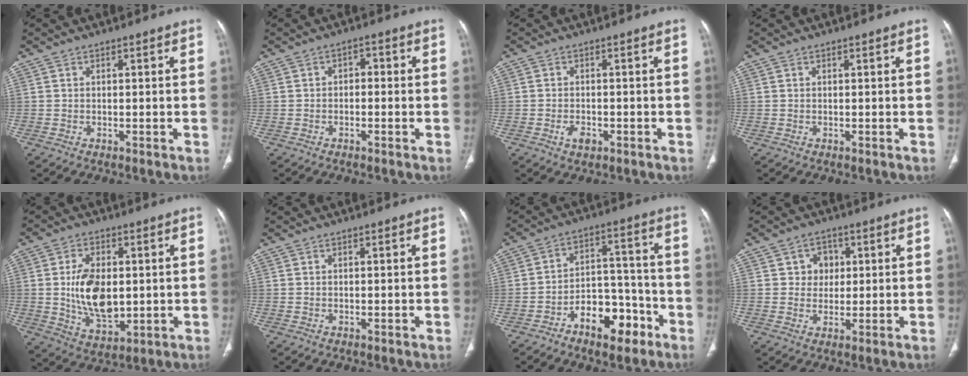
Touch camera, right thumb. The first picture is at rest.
{"total": 2.4, "force": [-0.5, 1.7, 1.7], "torque": [-0.014, 0.017, -0.015]}
{"total": 2.6, "force": [-1.3, 1.5, 1.7], "torque": [-0.029, 0.003, -0.020]}
{"total": 0.0}
{"total": 12.4, "force": [0.4, 7.4, 9.9], "torque": [-0.160, -0.012, 0.019]}
{"total": 0.0}
{"total": 11.9, "force": [-6.7, 6.5, 7.3], "torque": [-0.082, 0.065, -0.104]}
{"total": 4.6, "force": [1.2, 4.1, 1.8], "torque": [0.003, 0.001, 0.013]}